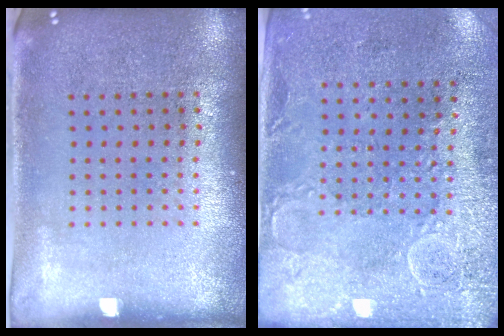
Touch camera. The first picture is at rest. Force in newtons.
{"total": 2.9, "press": 2.4, "slide": 1.6}